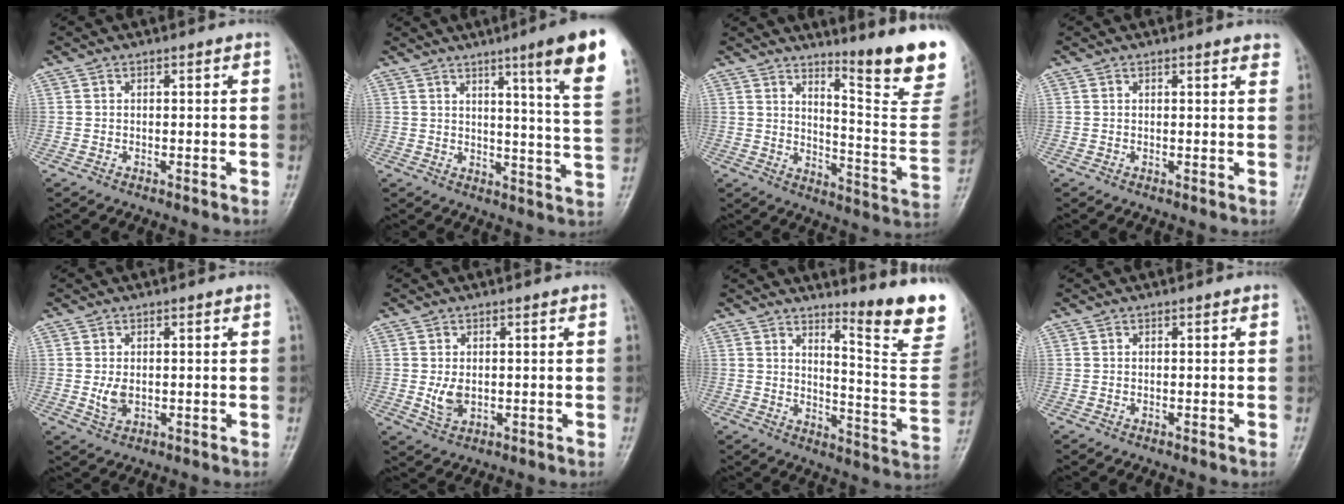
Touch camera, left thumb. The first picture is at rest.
{"total": 14.7, "force": [8.0, 0.3, 12.4], "torque": [-0.155, -0.047, 0.098]}
{"total": 18.2, "force": [13.1, 2.2, 12.4], "torque": [-0.134, -0.123, 0.178]}
{"total": 2.0, "force": [1.9, 0.3, 0.7], "torque": [-0.006, -0.009, 0.013]}
{"total": 2.9, "force": [0.2, 1.9, 2.2], "torque": [-0.038, -0.007, 0.010]}
{"total": 3.5, "force": [0.2, 2.3, 2.7], "torque": [-0.044, -0.009, 0.011]}
{"total": 15.7, "force": [12.1, 1.7, 9.8], "torque": [-0.103, -0.129, 0.156]}
{"total": 0.0}